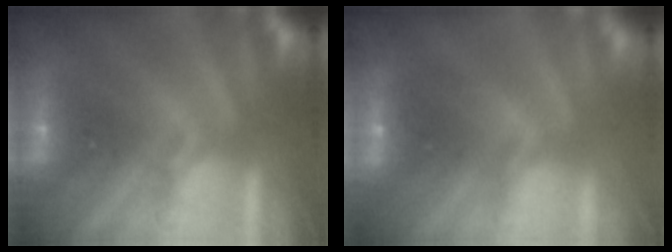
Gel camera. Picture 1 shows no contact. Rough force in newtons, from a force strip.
{"total": 2.8}